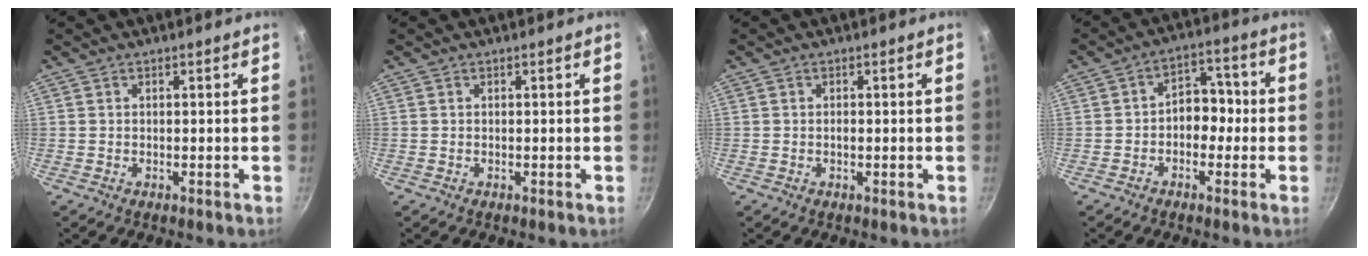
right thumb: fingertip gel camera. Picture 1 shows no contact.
{"total": 0.0}
{"total": 0.7, "force": [-0.1, 0.4, 0.5], "torque": [-0.008, 0.000, -0.003]}
{"total": 7.1, "force": [-1.1, 5.1, 4.8], "torque": [-0.036, 0.034, -0.030]}